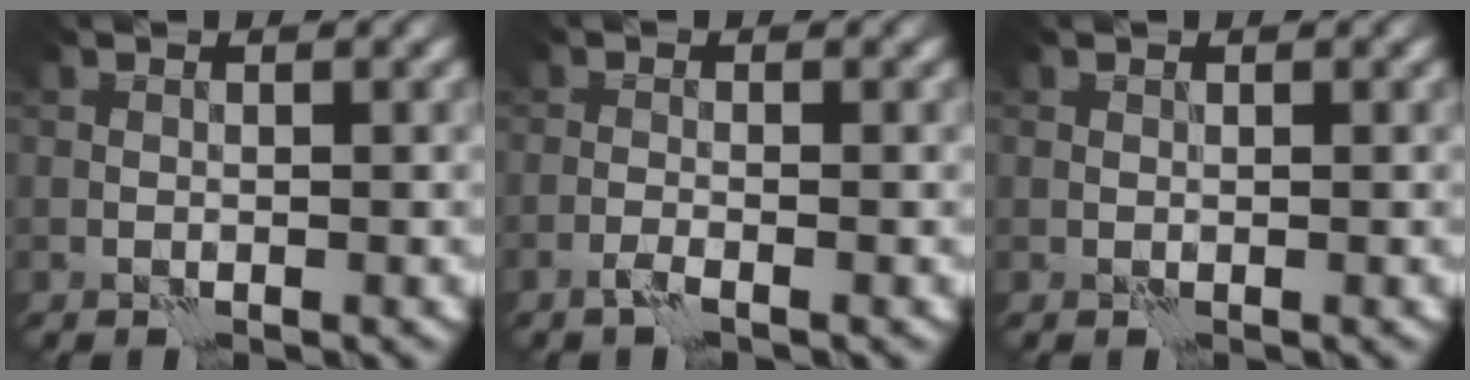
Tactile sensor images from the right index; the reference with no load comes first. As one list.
[{"total": 0.8, "force": [-0.6, -0.2, 0.5], "torque": [-0.014, 0.001, -0.016]}, {"total": 0.0}]